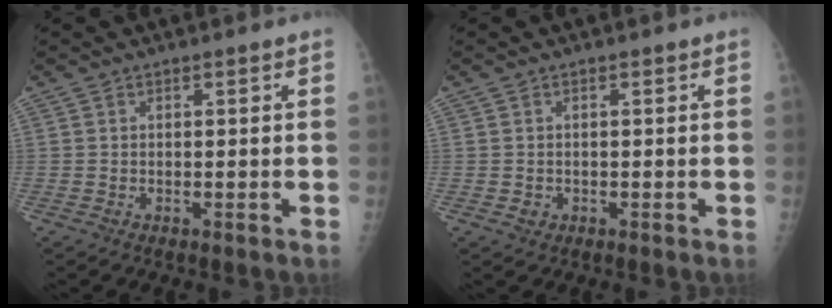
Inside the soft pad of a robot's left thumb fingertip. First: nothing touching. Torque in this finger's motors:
{"motor_torque": [-0.25, 0.20, -0.09, -0.03, 0.00]}